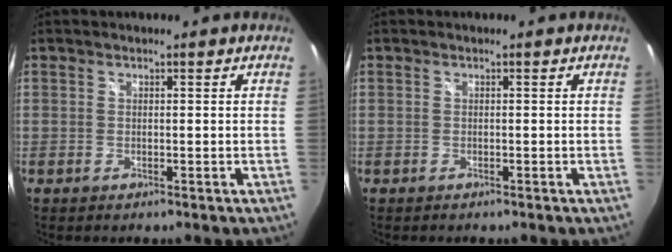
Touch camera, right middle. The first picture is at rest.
{"total": 0.0}